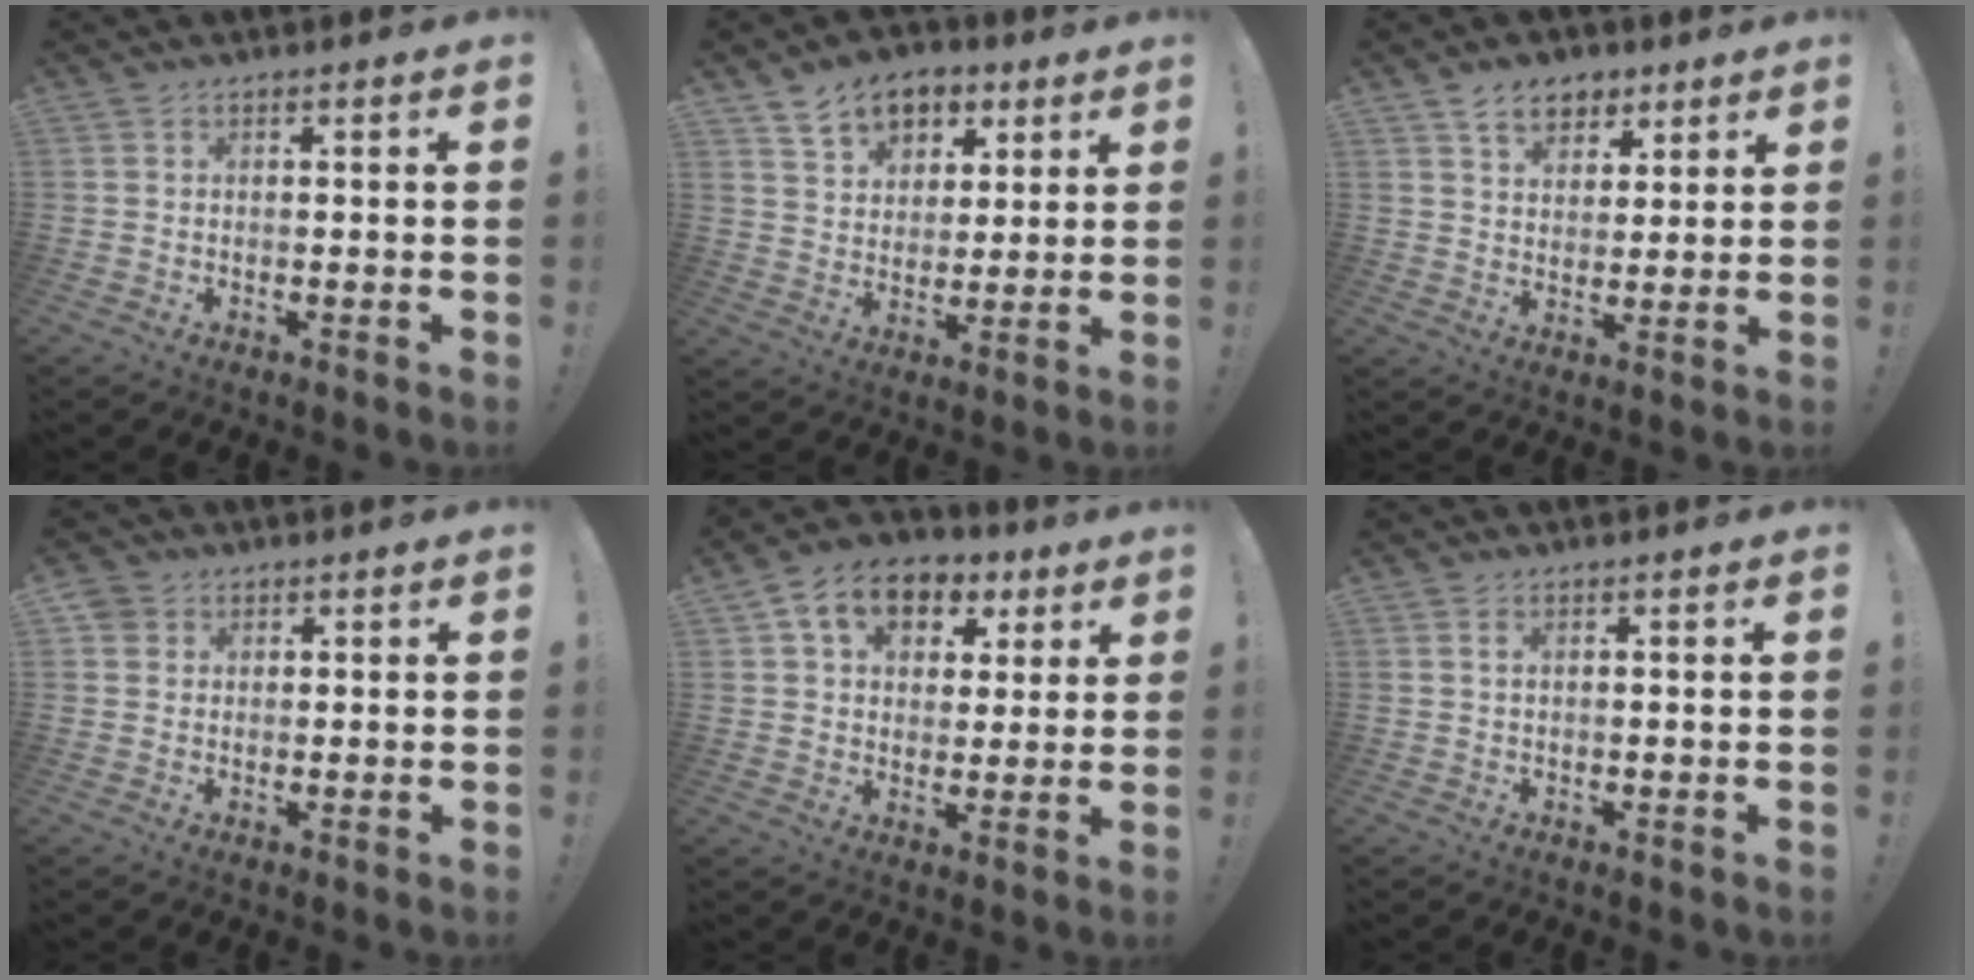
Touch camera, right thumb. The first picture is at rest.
{"total": 11.0, "force": [6.4, 7.8, 4.4], "torque": [-0.062, -0.035, 0.124]}
{"total": 8.7, "force": [5.4, 6.0, 3.4], "torque": [-0.045, -0.024, 0.102]}
{"total": 2.8, "force": [1.5, 2.3, 0.7], "torque": [-0.015, -0.002, 0.028]}
{"total": 11.5, "force": [5.2, 8.5, 5.7], "torque": [-0.081, -0.018, 0.099]}
{"total": 1.0, "force": [0.4, 0.2, 0.9], "torque": [-0.015, -0.001, 0.006]}